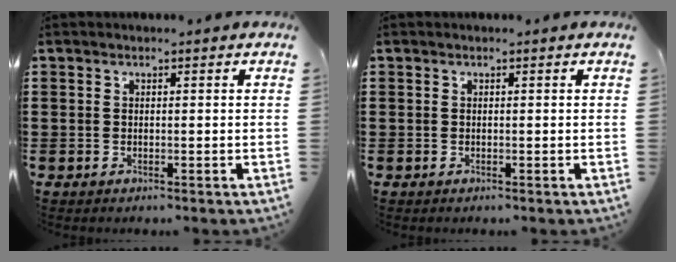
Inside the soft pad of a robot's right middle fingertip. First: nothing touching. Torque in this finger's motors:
{"motor_torque": [-0.05, 0.04, 0.28, -0.01]}